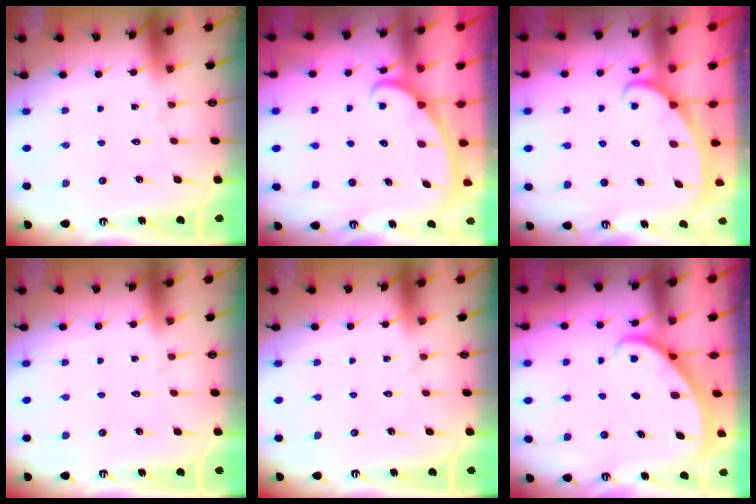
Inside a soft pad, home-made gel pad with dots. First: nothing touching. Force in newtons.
{"total": 2.3, "press": 2.3, "slide": 0.3}
{"total": 2.5, "press": 2.5, "slide": 0.3}
{"total": 0.0}
{"total": 0.0}
{"total": 2.1, "press": 2.1, "slide": 0.2}